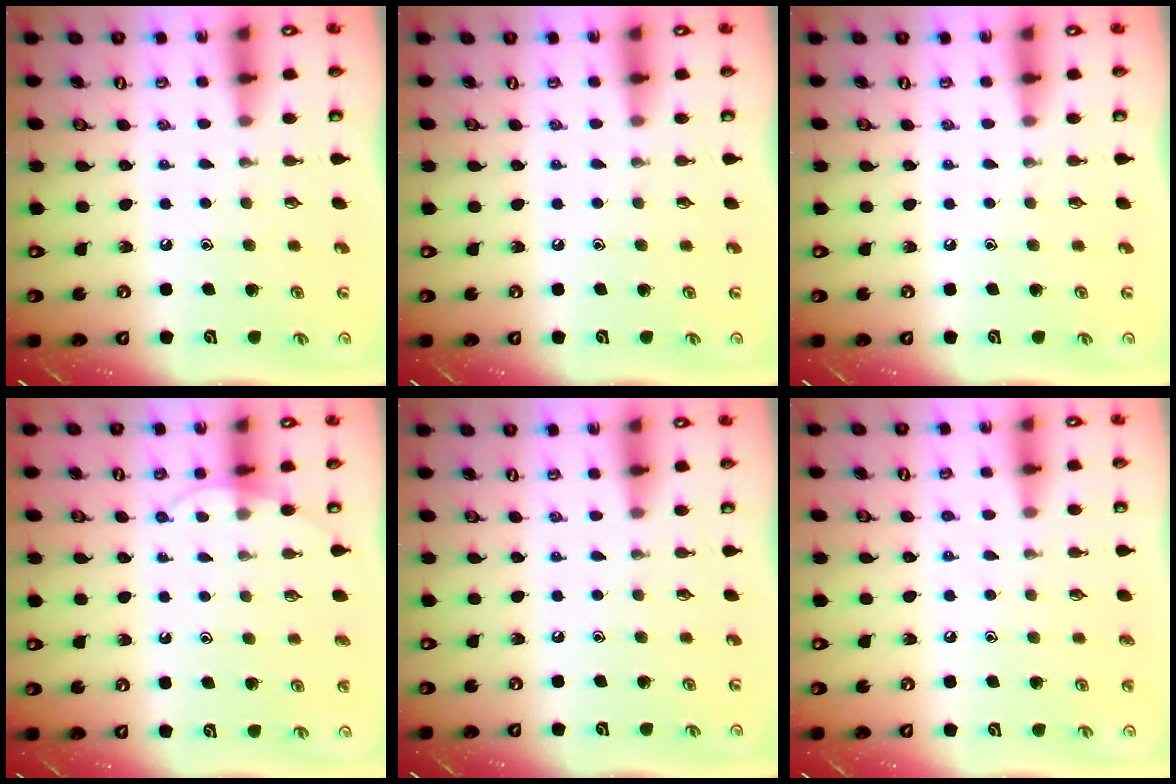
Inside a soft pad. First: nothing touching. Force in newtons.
{"total": 0.0}
{"total": 0.0}
{"total": 3.9, "press": 3.9, "slide": 0.3}
{"total": 0.0}
{"total": 6.3, "press": 6.2, "slide": 0.7}